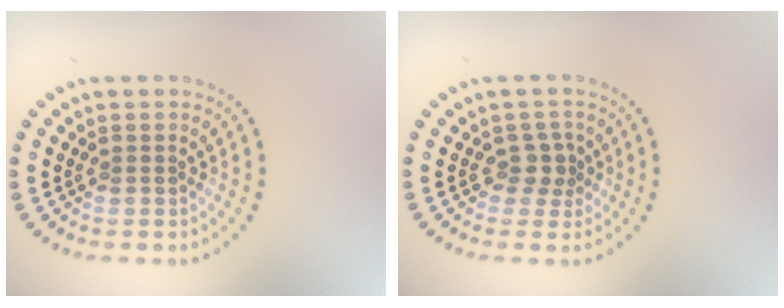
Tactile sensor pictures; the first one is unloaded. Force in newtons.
{"total": 1.8, "press": 1.4, "slide": 1.1}